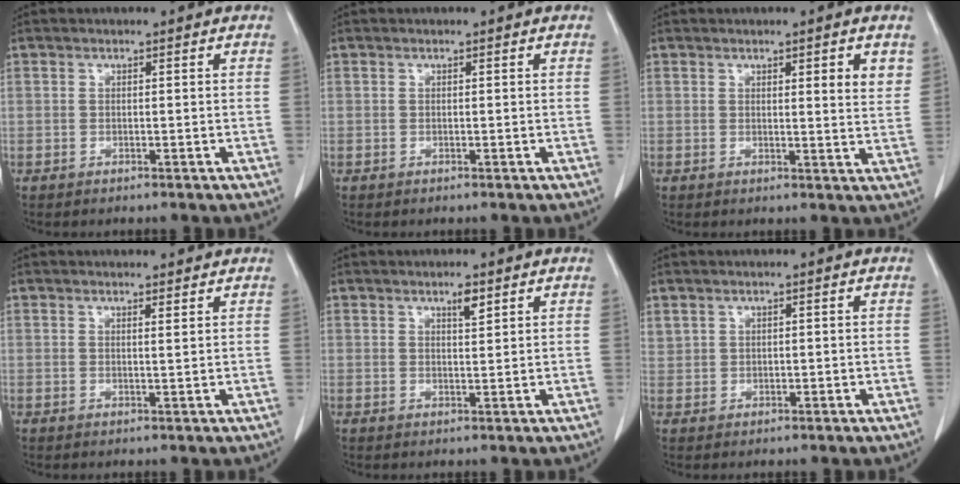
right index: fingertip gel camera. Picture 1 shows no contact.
{"total": 0.0}
{"total": 4.3, "force": [2.1, 0.6, 3.7], "torque": [-0.045, -0.010, 0.024]}
{"total": 2.4, "force": [2.3, 0.0, 0.6], "torque": [-0.016, -0.005, 0.023]}
{"total": 2.1, "force": [1.4, 0.4, 1.5], "torque": [-0.028, -0.001, 0.024]}
{"total": 1.6, "force": [1.1, 1.1, 0.4], "torque": [-0.008, 0.013, 0.031]}